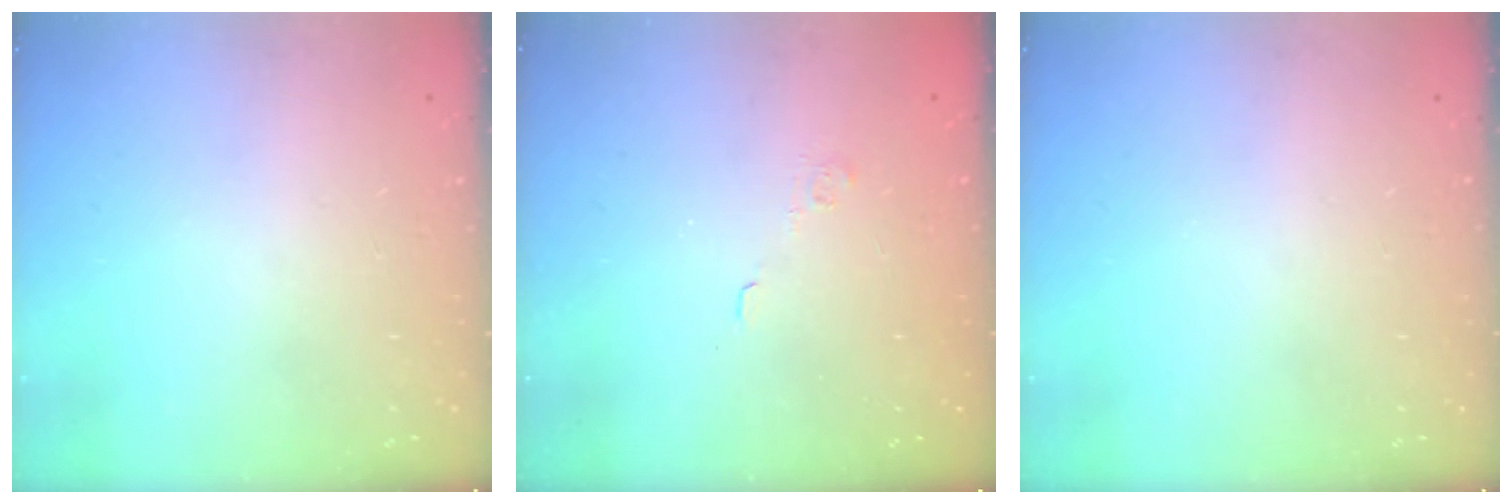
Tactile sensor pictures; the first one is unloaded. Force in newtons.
{"total": 3.6, "press": 3.5, "slide": 0.9}
{"total": 0.0}